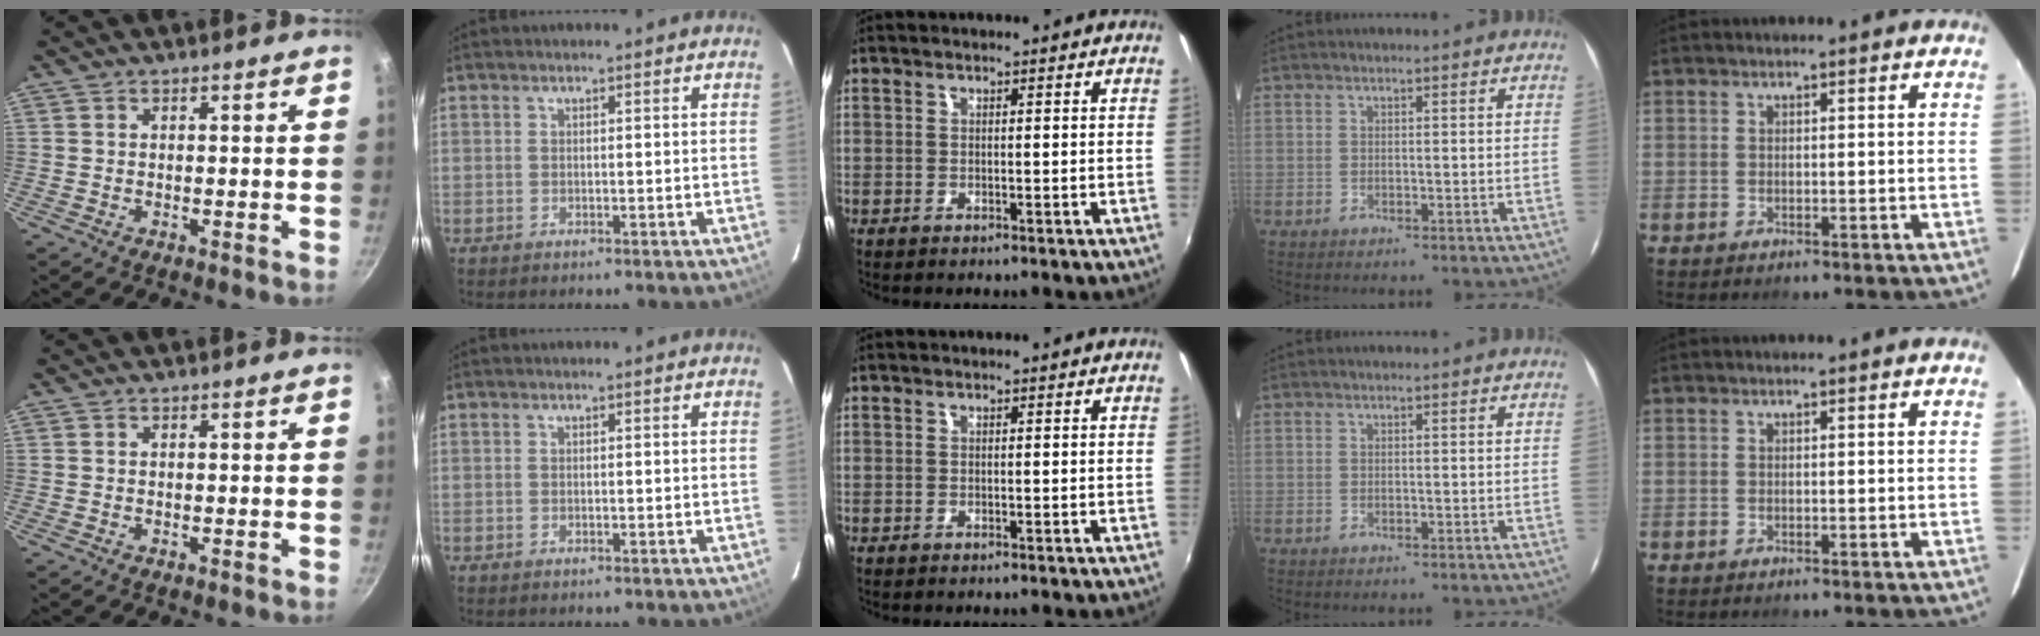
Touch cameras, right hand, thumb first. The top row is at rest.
{}